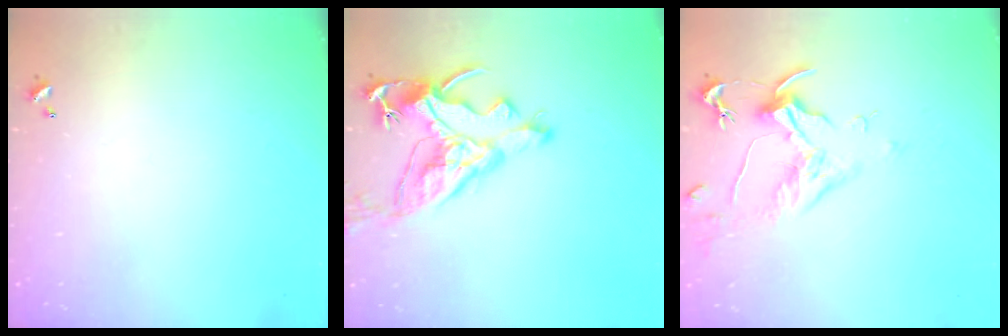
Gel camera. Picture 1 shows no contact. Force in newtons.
{"total": 12.3, "press": 12.2, "slide": 1.7}
{"total": 1.8, "press": 1.6, "slide": 0.9}